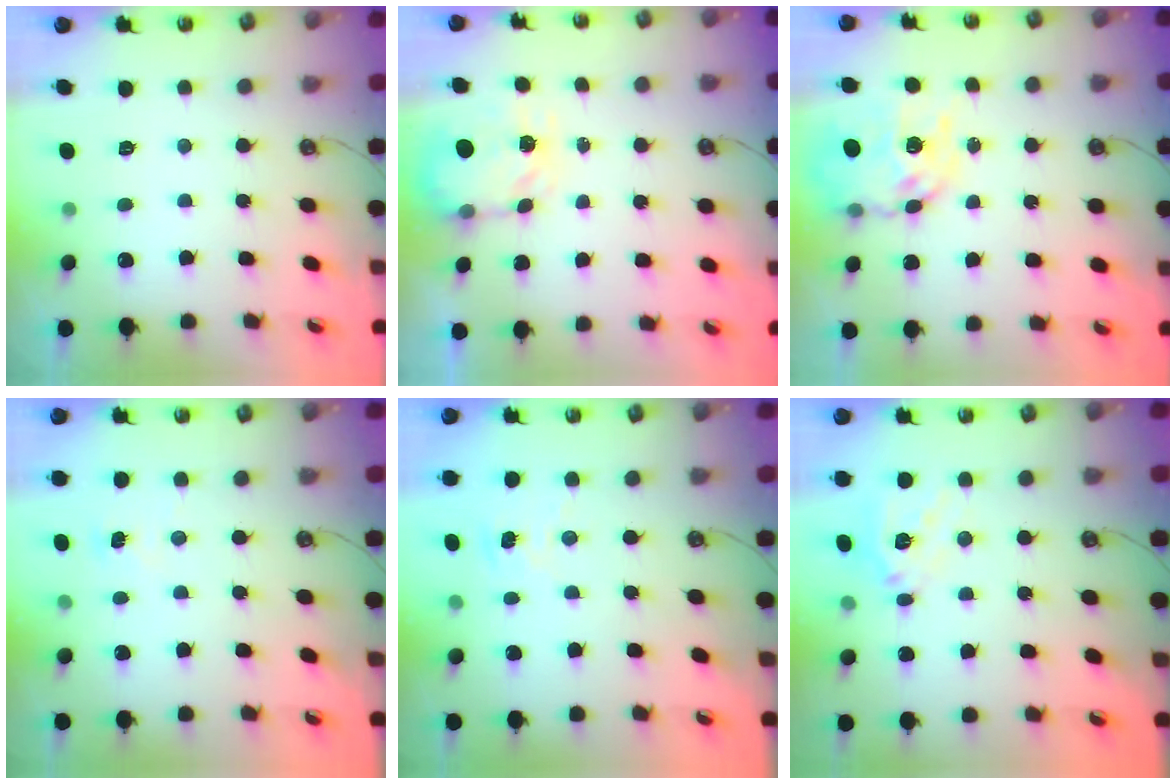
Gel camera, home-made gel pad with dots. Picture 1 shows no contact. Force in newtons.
{"total": 3.8, "press": 3.7, "slide": 0.5}
{"total": 13.3, "press": 13.2, "slide": 1.4}
{"total": 3.7, "press": 3.7, "slide": 0.4}
{"total": 3.6, "press": 3.5, "slide": 0.4}
{"total": 13.7, "press": 13.6, "slide": 2.1}